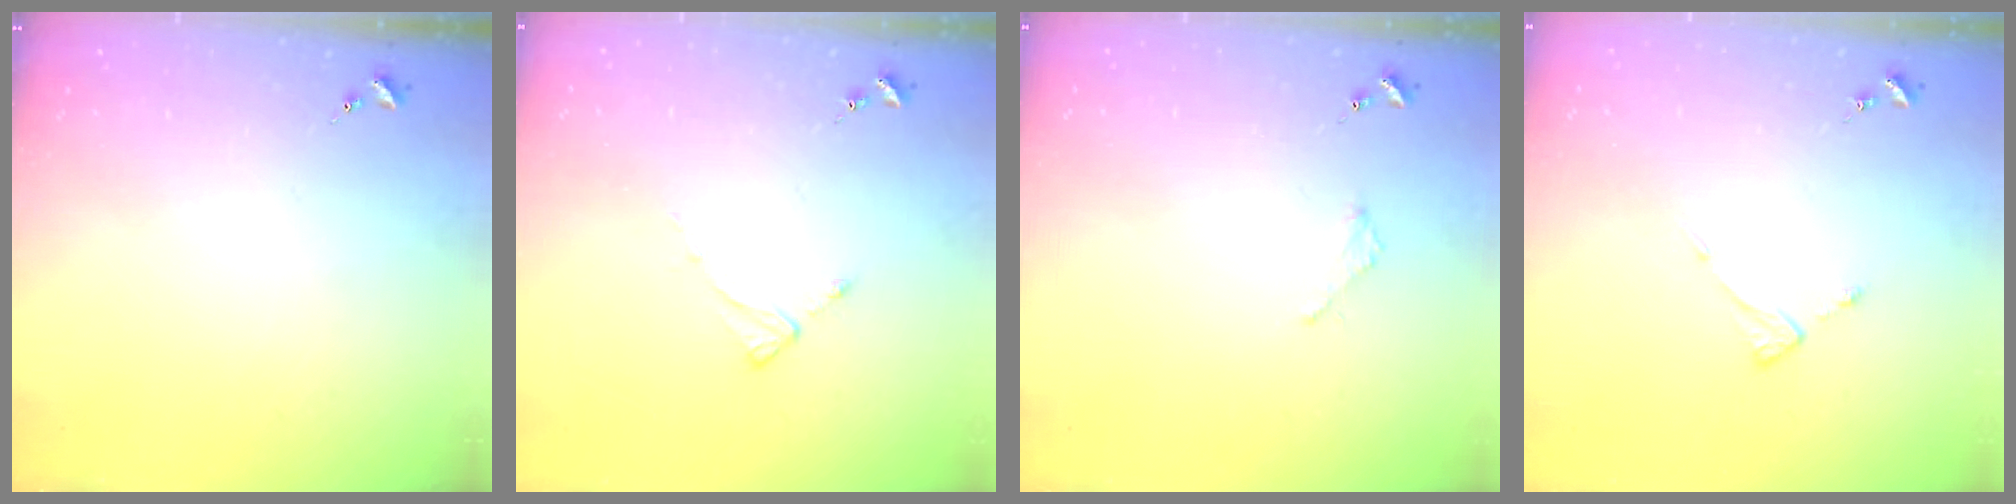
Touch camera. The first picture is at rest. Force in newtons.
{"total": 2.6, "press": 2.6, "slide": 0.2}
{"total": 2.1, "press": 2.1, "slide": 0.2}
{"total": 3.6, "press": 3.6, "slide": 0.4}